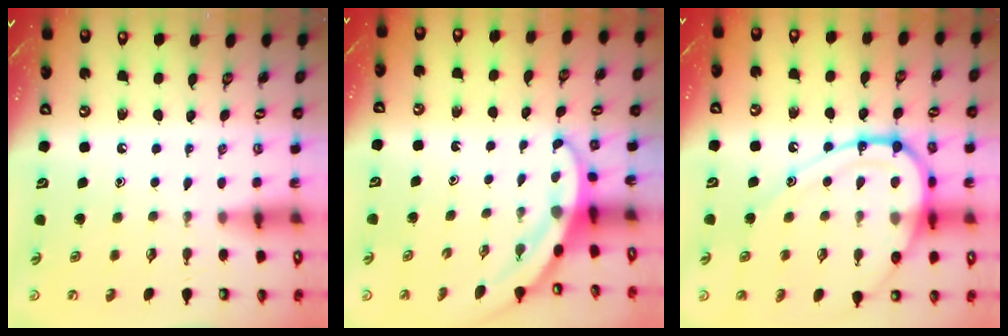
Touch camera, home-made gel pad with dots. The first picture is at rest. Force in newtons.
{"total": 3.0, "press": 3.0, "slide": 0.2}
{"total": 16.5, "press": 16.5, "slide": 0.8}